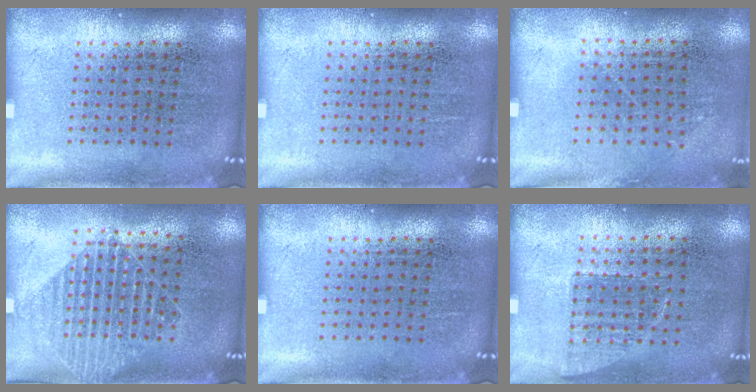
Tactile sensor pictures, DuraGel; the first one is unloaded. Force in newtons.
{"total": 0.0}
{"total": 0.8, "press": 0.6, "slide": 0.5}
{"total": 1.5, "press": 1.3, "slide": 0.8}
{"total": 0.0}
{"total": 0.7, "press": 0.7, "slide": 0.1}